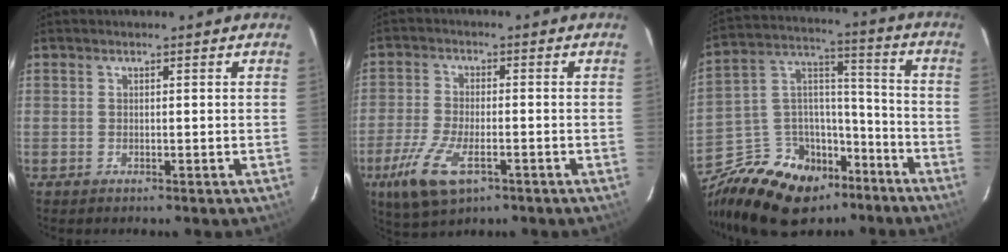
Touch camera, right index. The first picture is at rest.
{"total": 10.7, "force": [-5.3, 4.4, 8.2], "torque": [-0.190, -0.024, -0.097]}
{"total": 21.4, "force": [-14.9, 12.7, 8.9], "torque": [-0.197, 0.063, -0.226]}